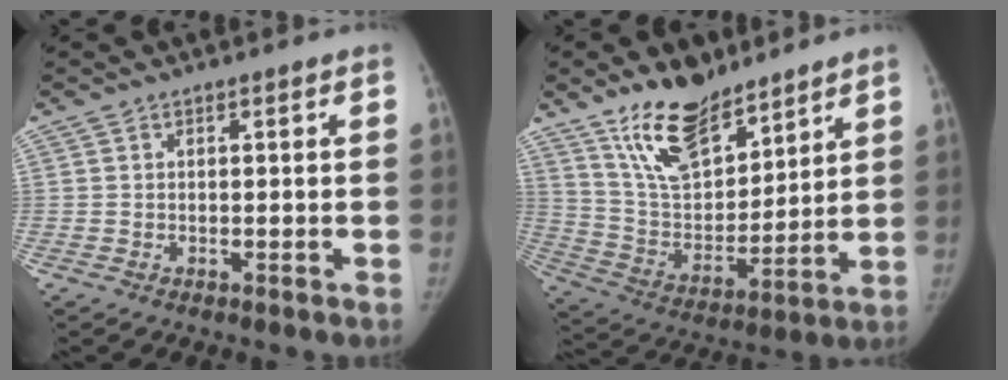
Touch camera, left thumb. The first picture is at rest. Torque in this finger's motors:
{"motor_torque": [0.09, 0.08, 1.44, -1.33, 0.07]}